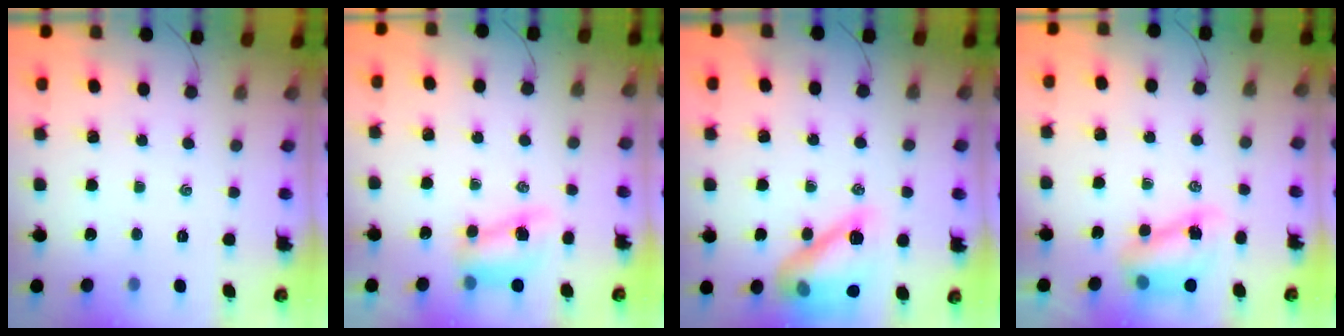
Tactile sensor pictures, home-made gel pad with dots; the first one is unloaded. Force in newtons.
{"total": 7.6, "press": 7.5, "slide": 1.1}
{"total": 15.4, "press": 15.2, "slide": 2.3}
{"total": 7.3, "press": 7.2, "slide": 1.3}